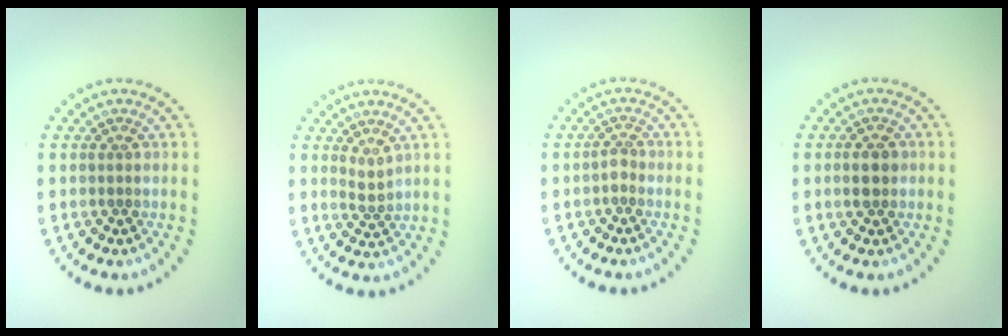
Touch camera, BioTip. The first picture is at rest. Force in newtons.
{"total": 1.2, "press": 1.0, "slide": 0.8}
{"total": 0.9, "press": 0.7, "slide": 0.7}
{"total": 2.3, "press": 2.2, "slide": 0.1}